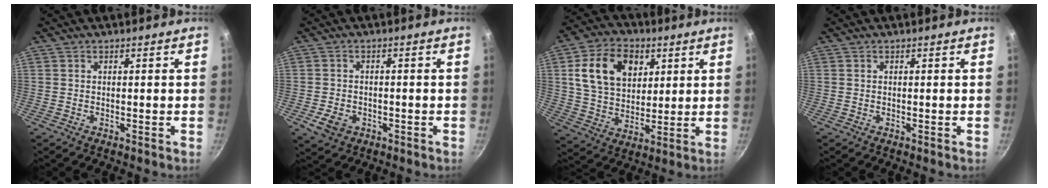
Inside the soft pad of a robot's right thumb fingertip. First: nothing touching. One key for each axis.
{"total": 4.8, "fx": -1.8, "fy": 3.6, "fz": 2.6, "tx": -0.043, "ty": 0.011, "tz": -0.025}
{"total": 15.6, "fx": 5.1, "fy": 11.2, "fz": 9.6, "tx": -0.142, "ty": -0.006, "tz": 0.086}
{"total": 0.0}